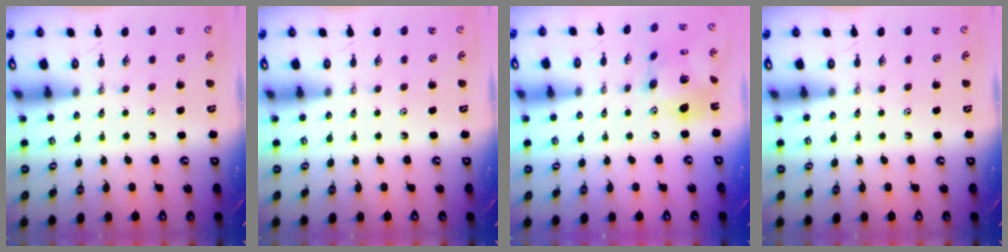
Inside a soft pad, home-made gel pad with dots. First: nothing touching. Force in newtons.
{"total": 0.0}
{"total": 16.5, "press": 16.4, "slide": 1.7}
{"total": 0.0}